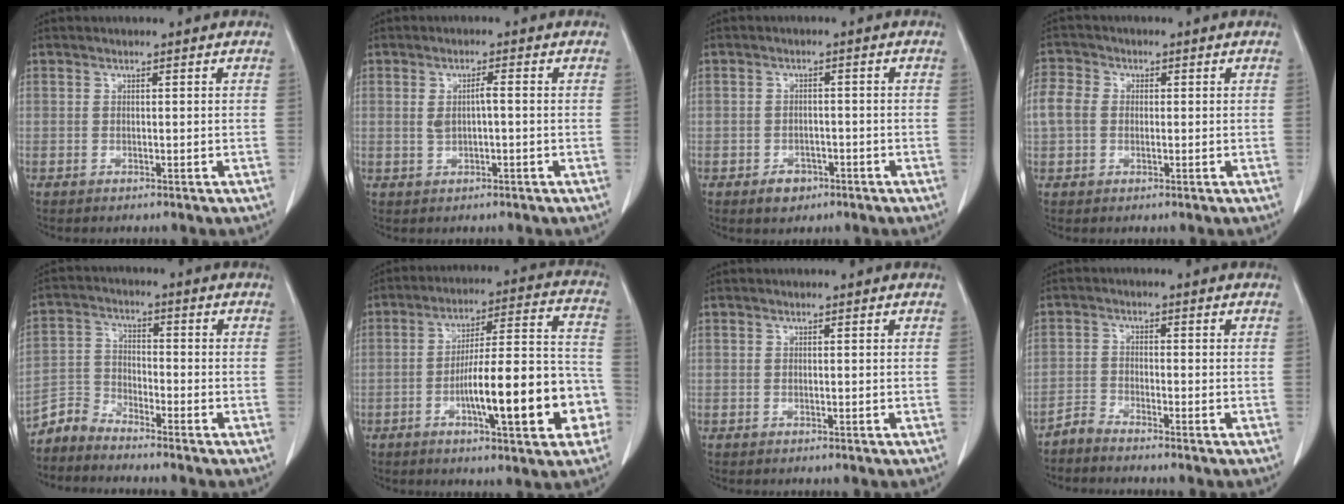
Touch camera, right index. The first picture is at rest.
{"total": 3.3, "force": [0.1, 1.1, 3.1], "torque": [-0.067, 0.012, 0.008]}
{"total": 3.8, "force": [-2.1, 2.7, 1.5], "torque": [-0.019, 0.005, -0.024]}
{"total": 8.5, "force": [0.6, 7.1, 4.7], "torque": [-0.138, 0.027, 0.013]}
{"total": 5.2, "force": [-5.0, 1.2, 0.4], "torque": [-0.011, 0.003, -0.103]}
{"total": 18.8, "force": [-5.9, 3.8, 17.5], "torque": [-0.231, 0.034, -0.079]}
{"total": 0.0}
{"total": 2.6, "force": [-2.5, 0.4, 0.6], "torque": [-0.013, -0.003, -0.053]}